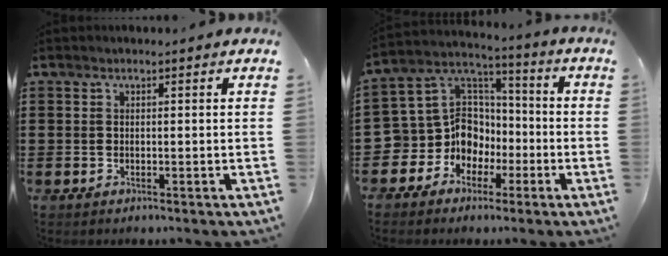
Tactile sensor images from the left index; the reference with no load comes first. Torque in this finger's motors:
{"motor_torque": [0.96, 0.85, 0.27, 0.06]}